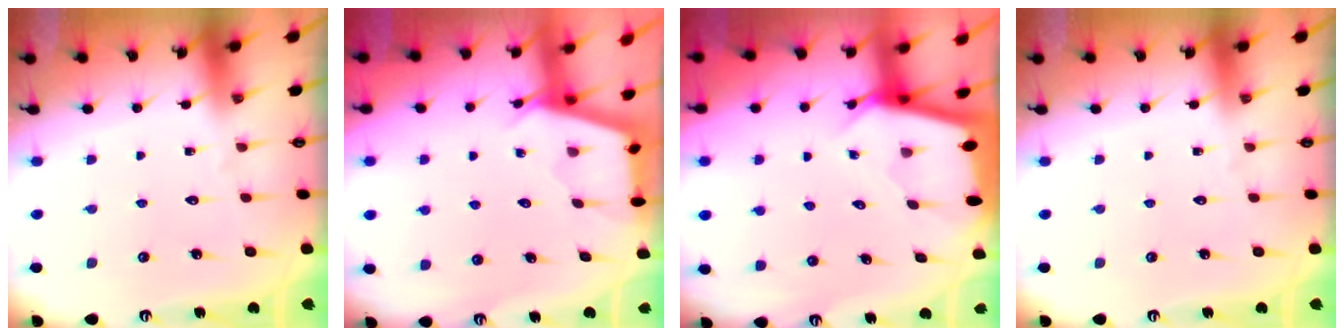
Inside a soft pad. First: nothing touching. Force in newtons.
{"total": 2.8, "press": 2.7, "slide": 0.4}
{"total": 2.6, "press": 2.6, "slide": 0.2}
{"total": 0.0}